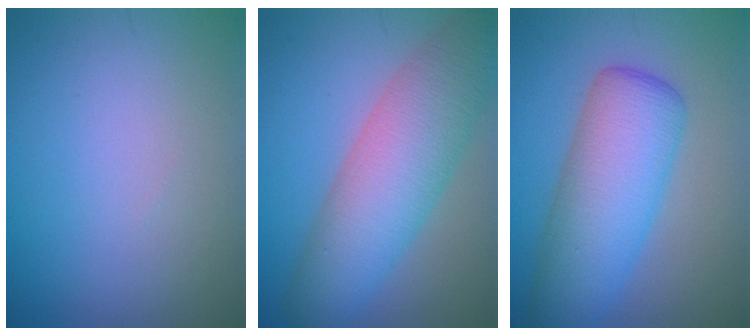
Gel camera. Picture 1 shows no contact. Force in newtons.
{"total": 8.3, "press": 8.3, "slide": 0.2}
{"total": 8.2, "press": 8.2, "slide": 0.3}